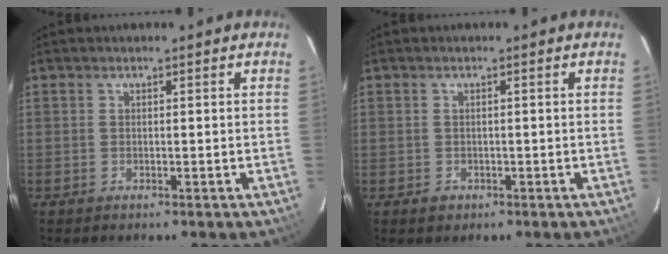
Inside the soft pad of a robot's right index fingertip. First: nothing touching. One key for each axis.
{"total": 1.8, "fx": -0.6, "fy": 1.7, "fz": 0.3, "tx": -0.006, "ty": 0.002, "tz": -0.005}